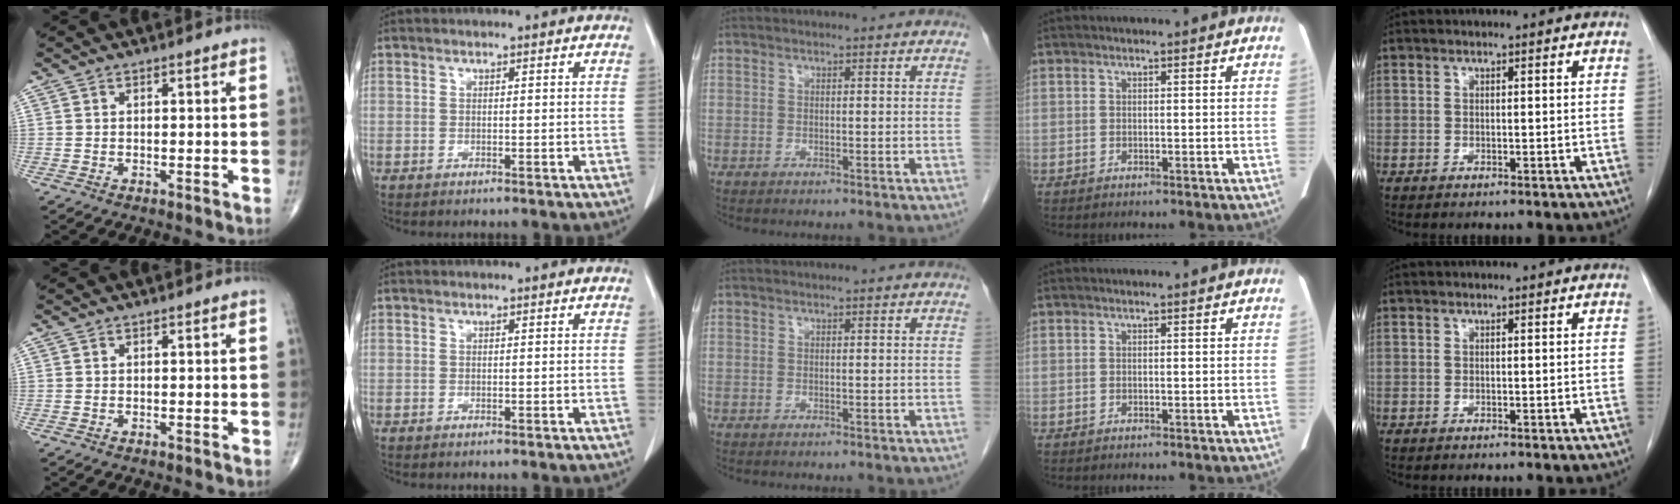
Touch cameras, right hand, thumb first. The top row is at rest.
{}